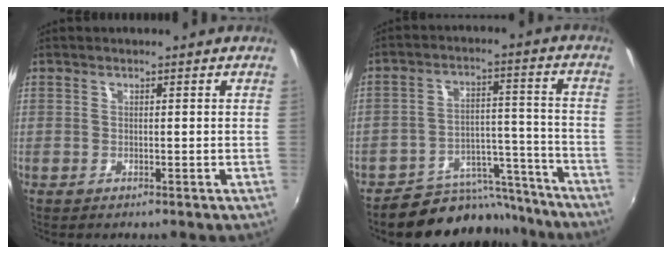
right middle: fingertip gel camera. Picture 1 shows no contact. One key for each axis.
{"total": 13.5, "fx": -12.4, "fy": 5.2, "fz": 1.3, "tx": -0.018, "ty": 0.051, "tz": -0.170}